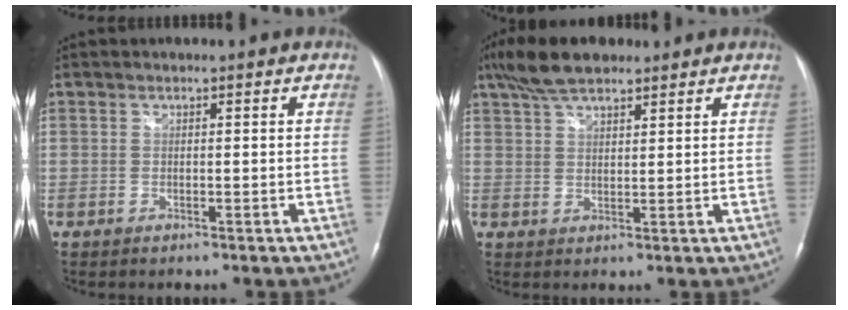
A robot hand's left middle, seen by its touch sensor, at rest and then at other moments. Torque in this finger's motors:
{"motor_torque": [0.90, -0.35, 0.02, 0.10]}